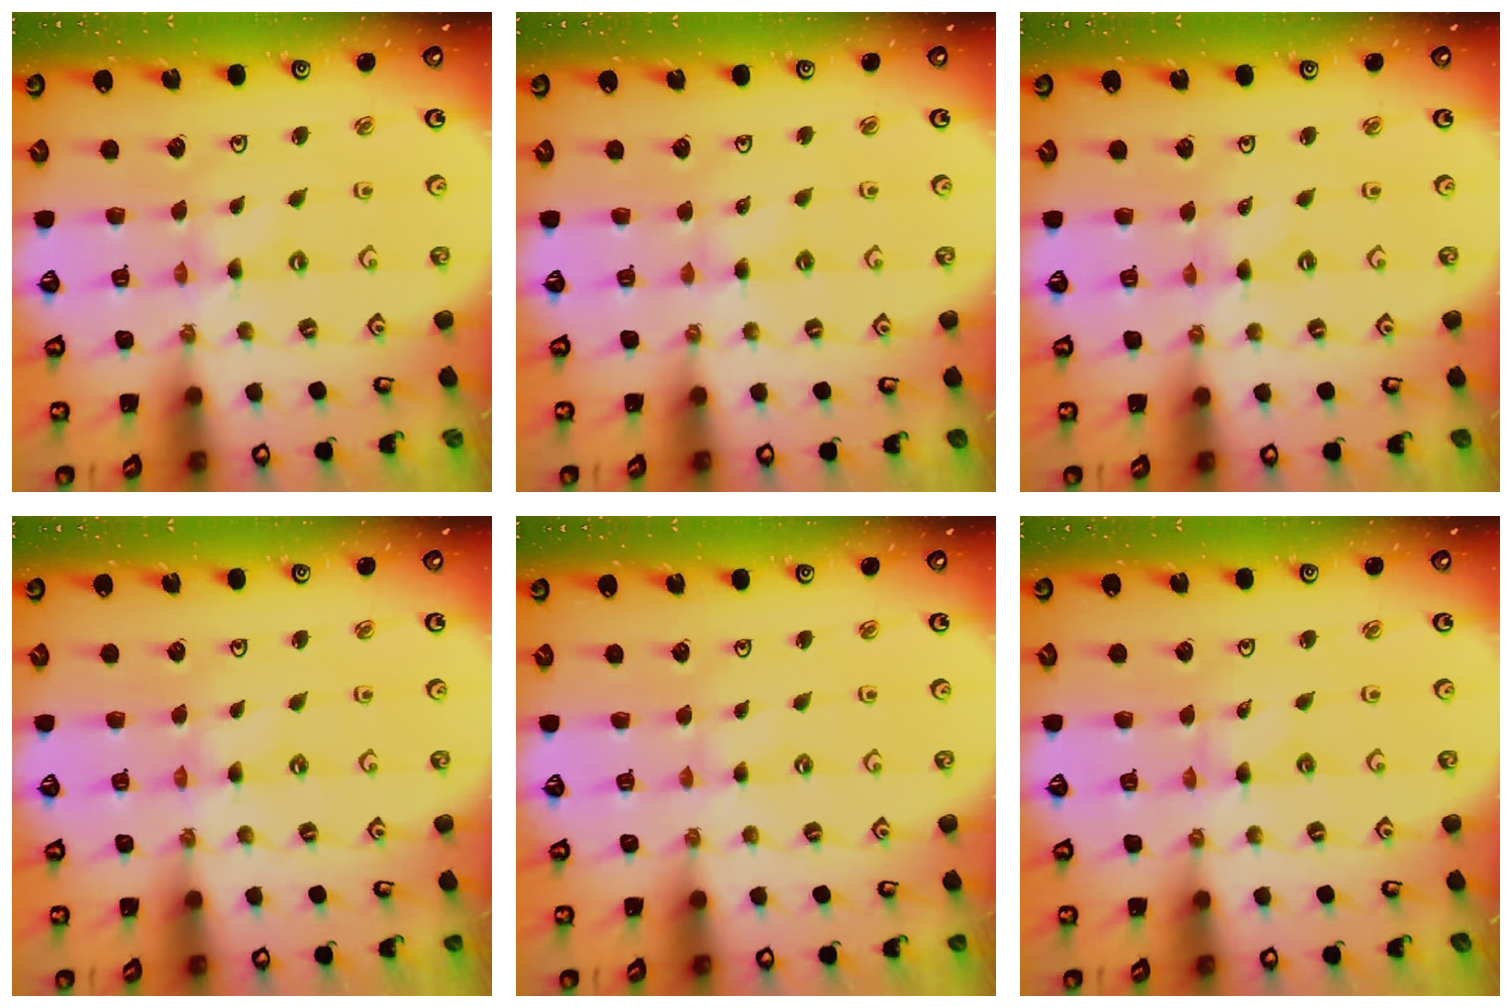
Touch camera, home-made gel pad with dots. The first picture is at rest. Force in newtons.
{"total": 2.5, "press": 2.5, "slide": 0.2}
{"total": 0.0}
{"total": 0.0}
{"total": 0.0}
{"total": 0.0}